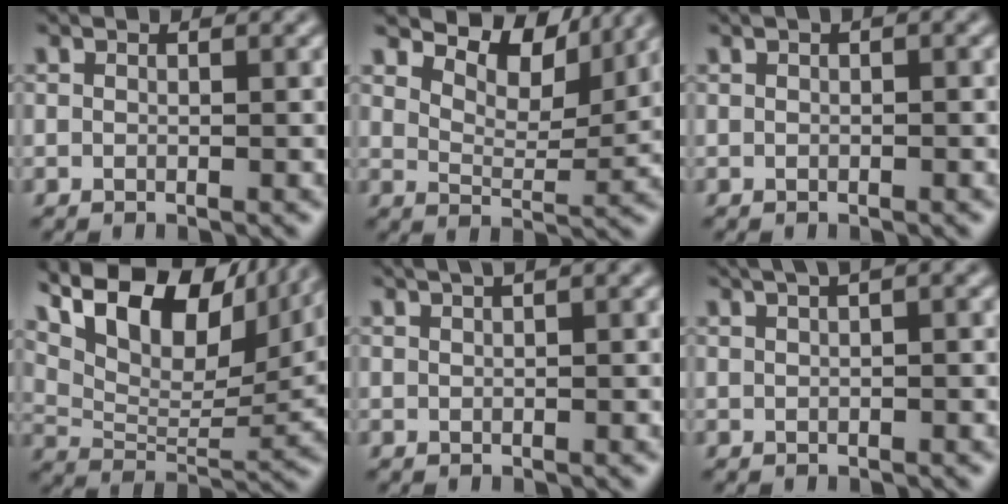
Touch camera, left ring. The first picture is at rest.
{"total": 7.0, "force": [5.9, 2.3, 3.1], "torque": [-0.056, 0.003, 0.079]}
{"total": 1.0, "force": [0.4, 0.2, 0.9], "torque": [-0.017, 0.004, 0.003]}
{"total": 14.2, "force": [8.6, 6.2, 9.4], "torque": [-0.173, 0.031, 0.146]}
{"total": 3.9, "force": [2.1, 1.4, 2.9], "torque": [-0.025, 0.015, 0.020]}
{"total": 6.0, "force": [3.0, 2.5, 4.6], "torque": [-0.048, 0.036, 0.030]}